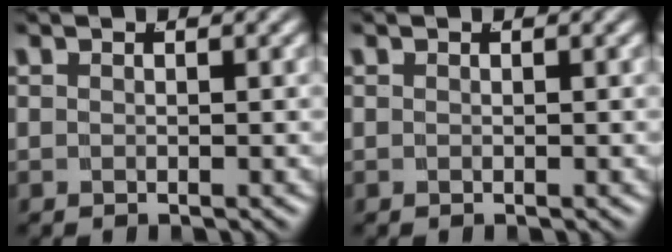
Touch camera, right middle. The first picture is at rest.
{"total": 0.0}